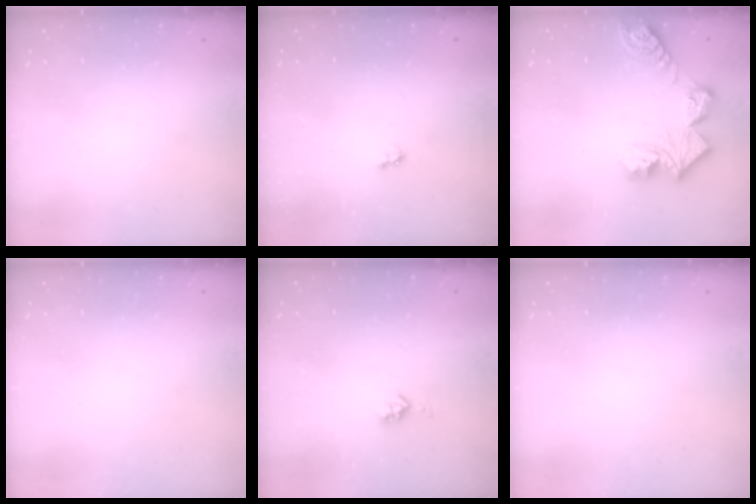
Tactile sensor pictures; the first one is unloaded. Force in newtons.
{"total": 2.6, "press": 2.6, "slide": 0.4}
{"total": 14.4, "press": 14.3, "slide": 1.6}
{"total": 0.0}
{"total": 4.4, "press": 4.3, "slide": 0.6}
{"total": 0.0}